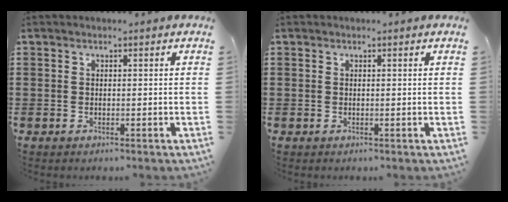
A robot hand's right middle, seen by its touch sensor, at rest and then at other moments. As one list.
[{"total": 0.0}]